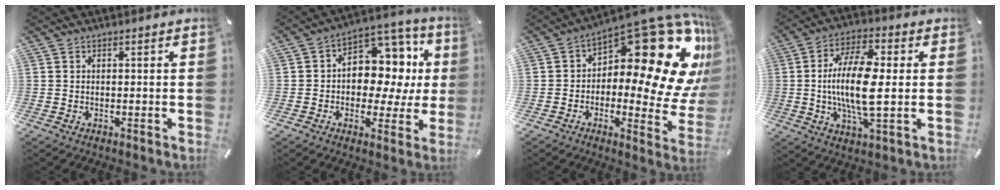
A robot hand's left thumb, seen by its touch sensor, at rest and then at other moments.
{"total": 11.6, "force": [1.1, 9.1, 7.1], "torque": [-0.086, -0.023, 0.025]}
{"total": 23.4, "force": [10.1, 11.0, 18.0], "torque": [-0.198, -0.104, 0.168]}
{"total": 15.4, "force": [0.1, 5.7, 14.3], "torque": [-0.292, -0.004, -0.004]}